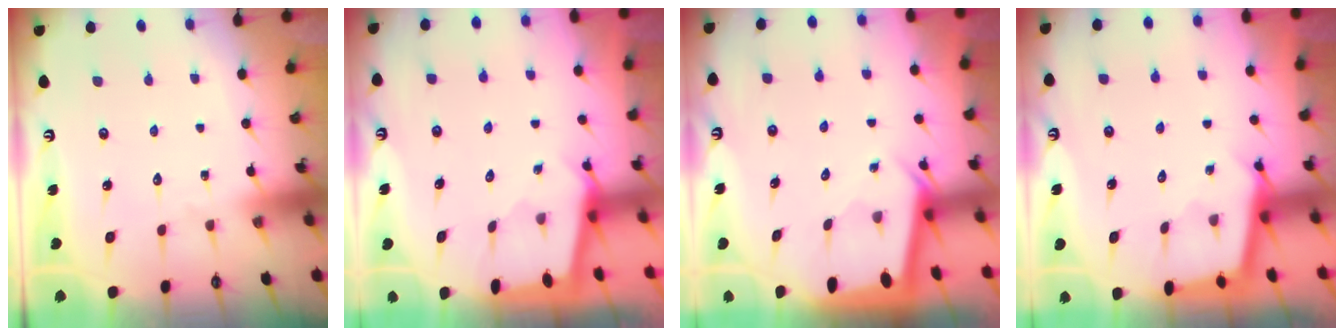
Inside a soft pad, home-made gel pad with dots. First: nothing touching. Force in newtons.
{"total": 1.8, "press": 1.8, "slide": 0.1}
{"total": 1.9, "press": 1.9, "slide": 0.1}
{"total": 2.4, "press": 2.4, "slide": 0.2}